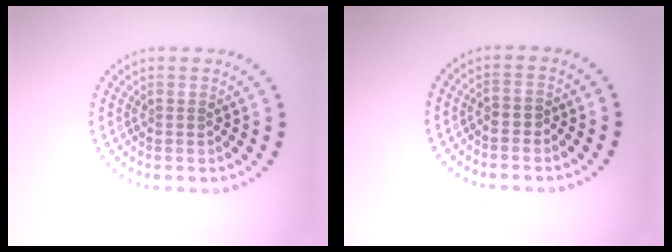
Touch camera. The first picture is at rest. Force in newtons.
{"total": 0.8, "press": 0.6, "slide": 0.5}